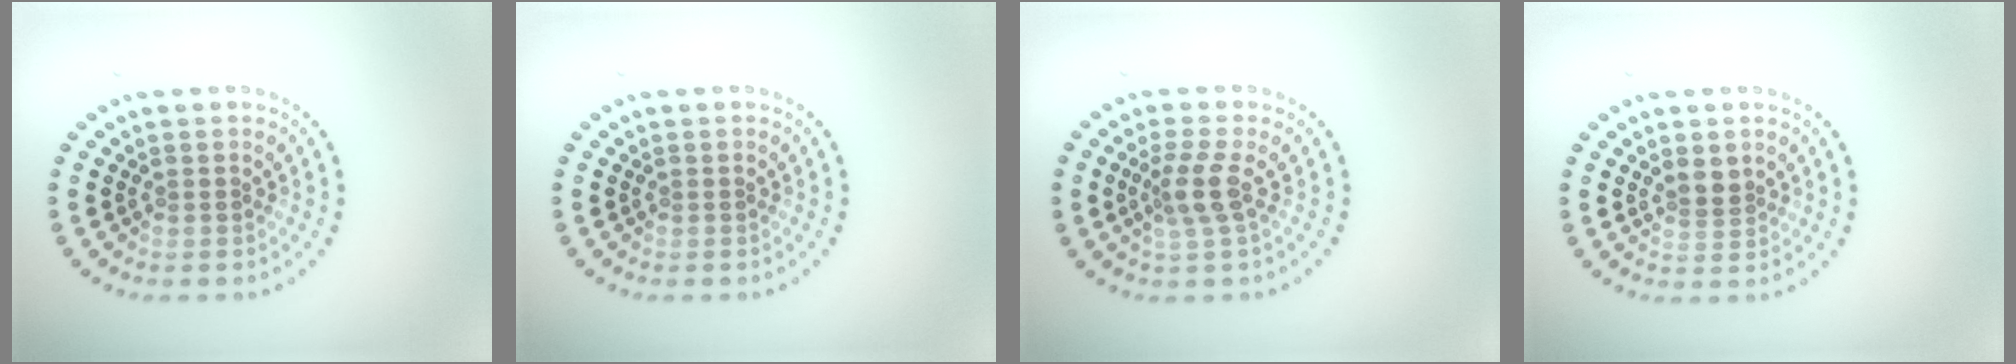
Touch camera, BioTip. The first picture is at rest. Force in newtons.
{"total": 0.0}
{"total": 2.7, "press": 2.2, "slide": 1.6}
{"total": 1.9, "press": 1.6, "slide": 0.9}